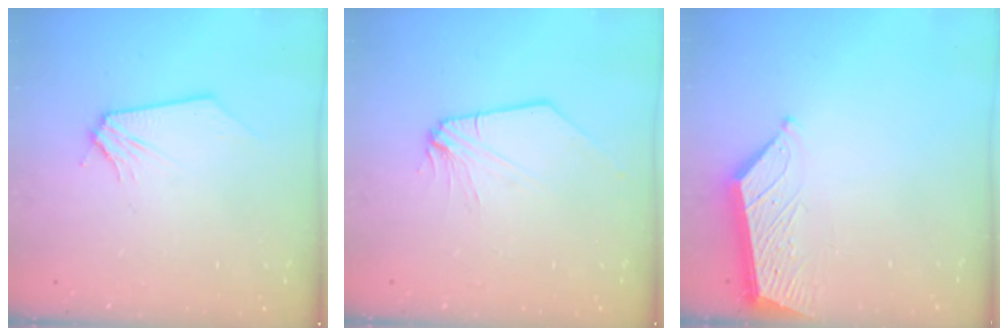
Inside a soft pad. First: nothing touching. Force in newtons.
{"total": 0.0}
{"total": 6.0, "press": 5.9, "slide": 0.5}